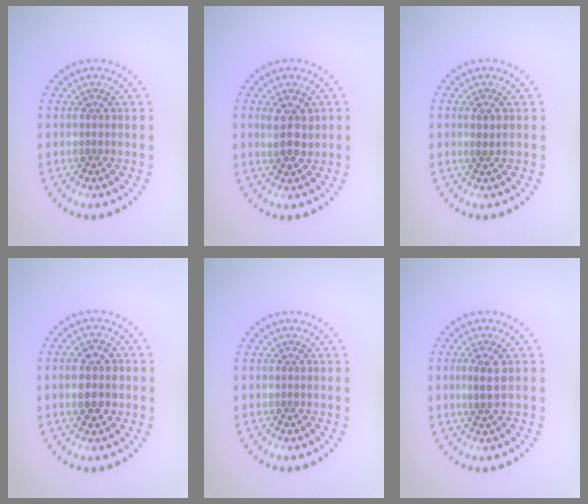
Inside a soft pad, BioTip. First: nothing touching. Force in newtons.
{"total": 2.7, "press": 2.5, "slide": 0.9}
{"total": 0.8, "press": 0.5, "slide": 0.6}
{"total": 3.8, "press": 3.8, "slide": 0.1}
{"total": 0.0}
{"total": 2.0, "press": 1.9, "slide": 0.6}